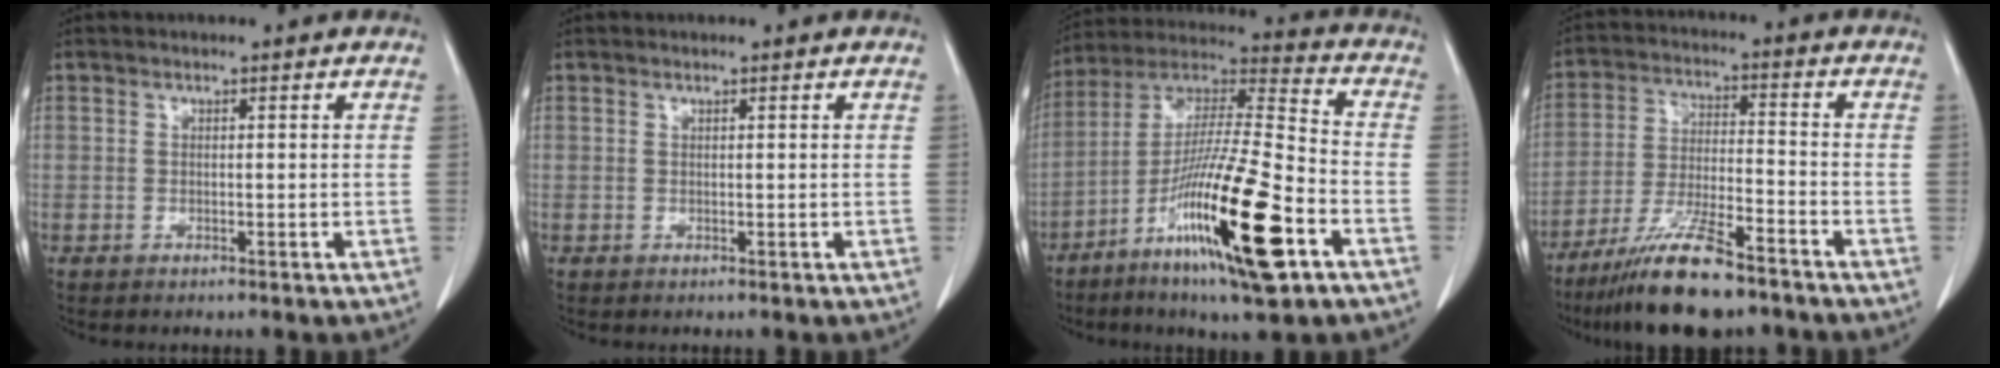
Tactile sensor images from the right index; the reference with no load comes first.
{"total": 0.0}
{"total": 21.3, "force": [-9.2, 1.7, 19.1], "torque": [-0.362, -0.032, -0.163]}
{"total": 12.2, "force": [-9.4, 1.7, 7.7], "torque": [-0.147, -0.027, -0.167]}